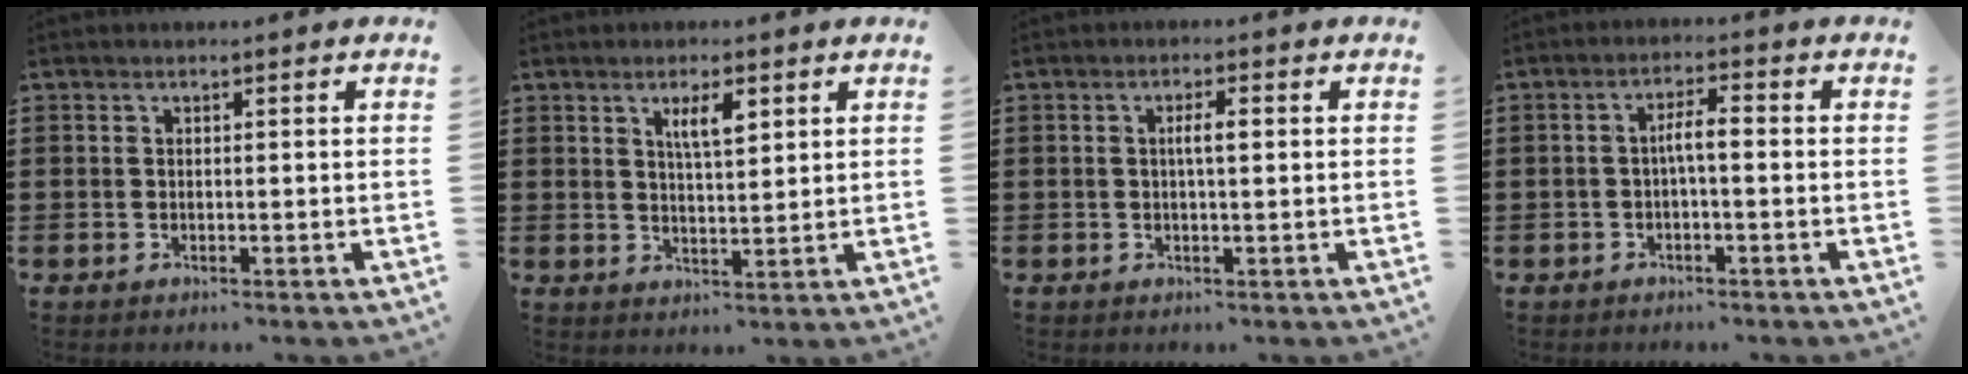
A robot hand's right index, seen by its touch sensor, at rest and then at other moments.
{"total": 4.1, "force": [2.0, 1.3, 3.4], "torque": [-0.063, 0.005, 0.030]}
{"total": 2.5, "force": [0.3, 0.6, 2.5], "torque": [-0.047, 0.003, 0.002]}
{"total": 3.1, "force": [-0.5, 0.6, 3.0], "torque": [-0.055, 0.005, -0.011]}